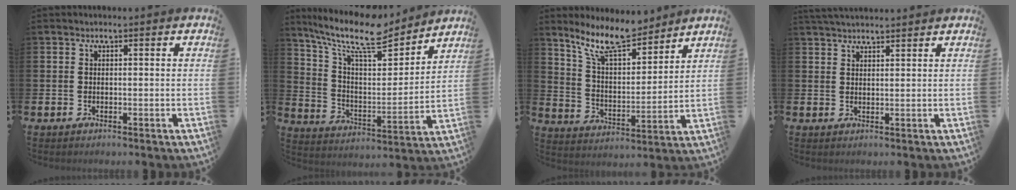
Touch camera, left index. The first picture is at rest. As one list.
[{"total": 12.0, "force": [9.9, 3.3, 6.0], "torque": [-0.141, -0.061, 0.168]}, {"total": 10.2, "force": [8.9, 2.7, 4.2], "torque": [-0.120, -0.038, 0.167]}, {"total": 2.7, "force": [2.6, 0.2, 0.4], "torque": [-0.016, -0.009, 0.049]}]